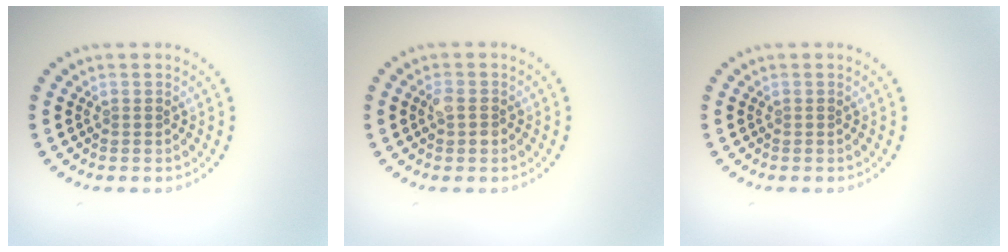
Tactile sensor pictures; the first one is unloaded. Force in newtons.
{"total": 1.6, "press": 1.5, "slide": 0.3}
{"total": 0.0}